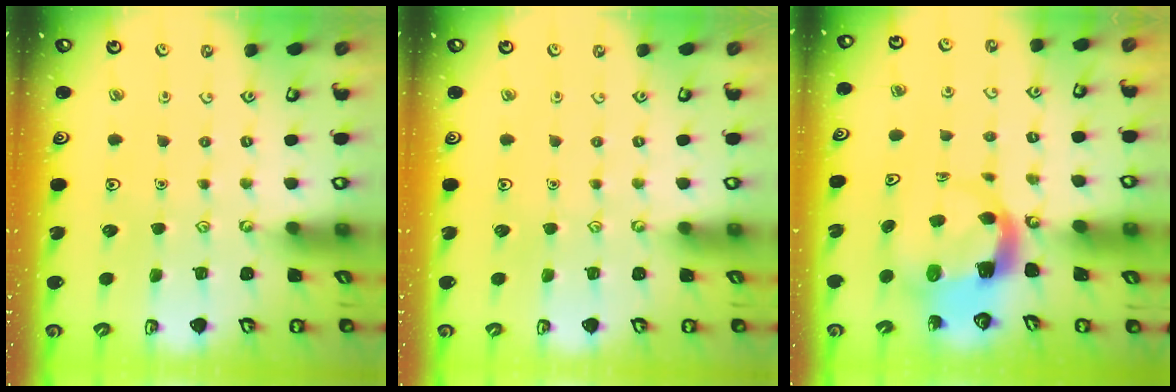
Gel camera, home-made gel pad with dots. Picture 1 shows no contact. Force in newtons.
{"total": 0.0}
{"total": 4.5, "press": 4.5, "slide": 0.7}